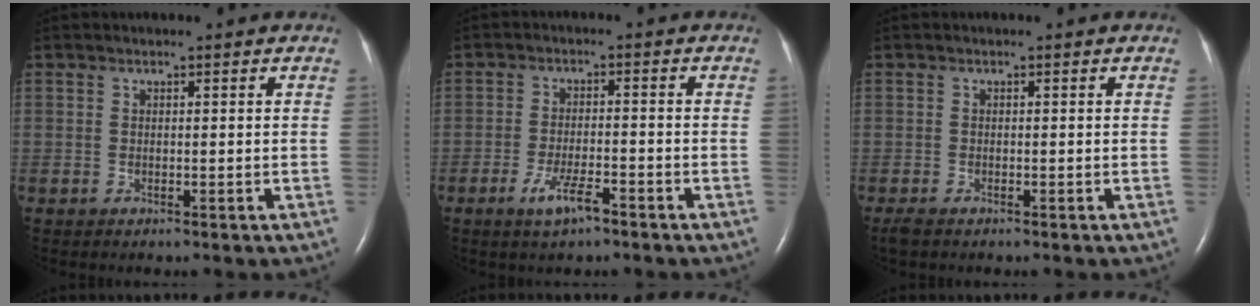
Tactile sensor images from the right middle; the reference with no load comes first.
{"total": 4.6, "force": [-3.0, 0.9, 3.5], "torque": [-0.074, -0.004, -0.053]}
{"total": 1.5, "force": [-1.1, 0.5, 0.8], "torque": [-0.023, -0.005, -0.020]}